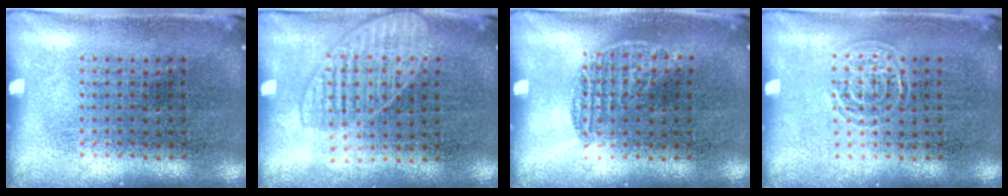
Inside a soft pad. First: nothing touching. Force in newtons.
{"total": 1.3, "press": 1.2, "slide": 0.6}
{"total": 0.7, "press": 0.6, "slide": 0.4}
{"total": 1.3, "press": 1.3, "slide": 0.2}